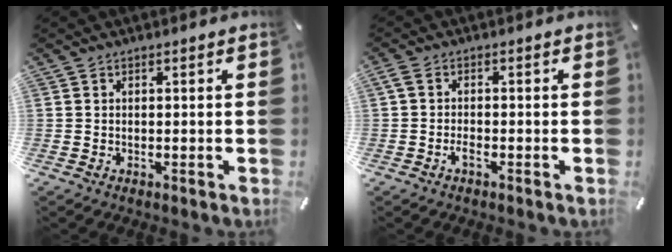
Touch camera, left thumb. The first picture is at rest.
{"total": 2.2, "force": [-1.1, 0.7, 1.7], "torque": [-0.044, -0.001, -0.025]}